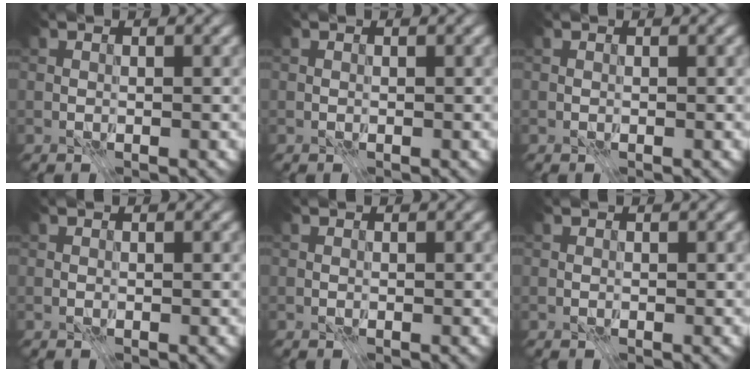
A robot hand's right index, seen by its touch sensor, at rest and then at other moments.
{"total": 0.0}
{"total": 0.0}
{"total": 0.0}
{"total": 0.0}
{"total": 0.0}